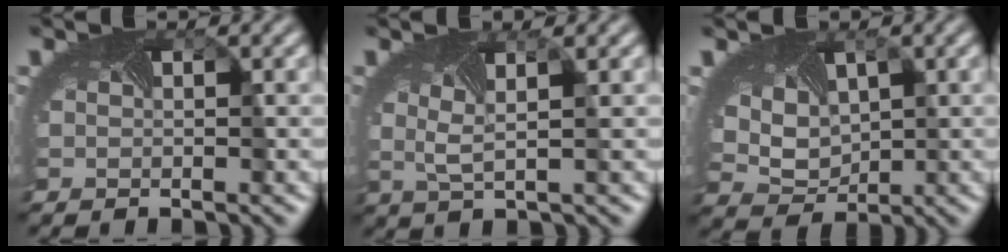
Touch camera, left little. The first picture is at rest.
{"total": 1.7, "force": [0.6, -0.1, 1.6], "torque": [-0.037, 0.001, 0.012]}
{"total": 5.1, "force": [1.9, 3.7, 2.9], "torque": [-0.071, 0.013, 0.039]}